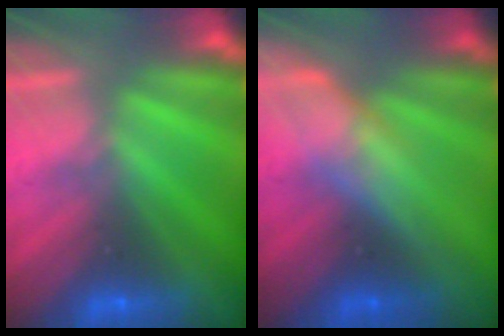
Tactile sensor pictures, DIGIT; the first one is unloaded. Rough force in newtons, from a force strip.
{"total": 2.8}